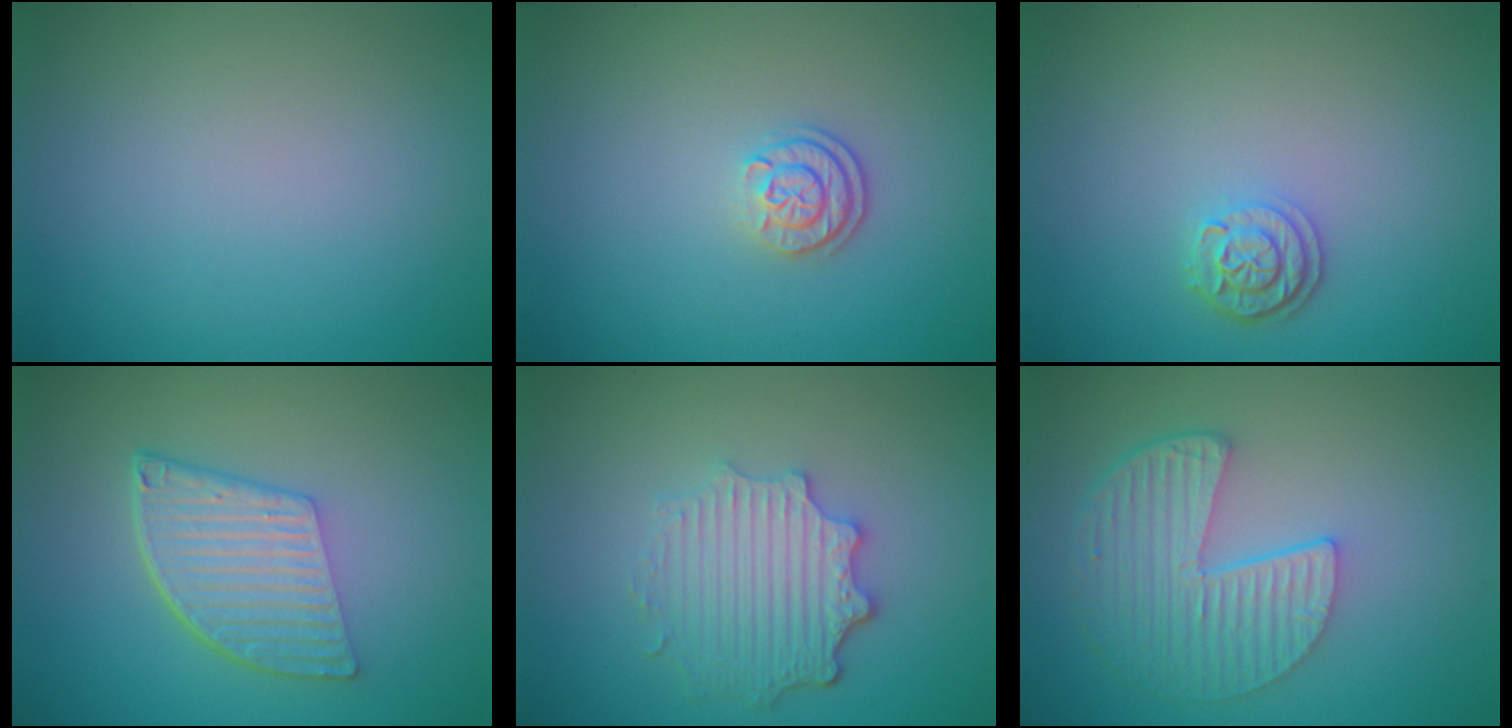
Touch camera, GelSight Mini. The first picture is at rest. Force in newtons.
{"total": 2.4, "press": 1.9, "slide": 1.5}
{"total": 2.4, "press": 2.1, "slide": 1.2}
{"total": 6.1, "press": 4.1, "slide": 4.5}
{"total": 4.6, "press": 3.6, "slide": 2.8}
{"total": 5.5, "press": 4.2, "slide": 3.6}